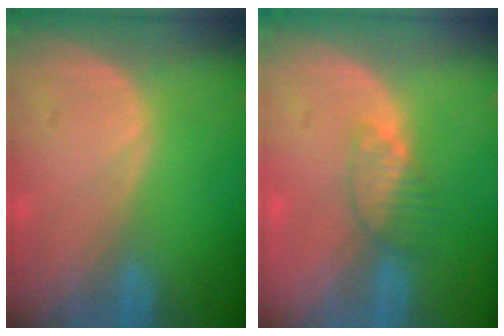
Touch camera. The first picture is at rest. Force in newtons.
{"total": 3.3, "press": 3.1, "slide": 1.3}